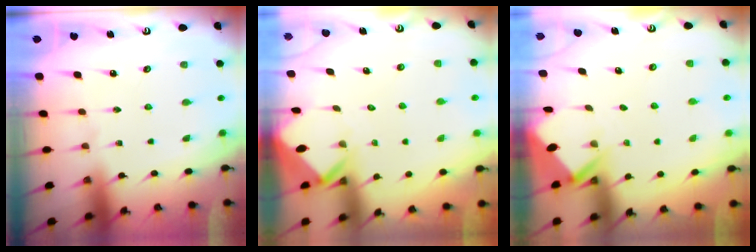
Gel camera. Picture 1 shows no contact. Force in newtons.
{"total": 2.7, "press": 2.7, "slide": 0.1}
{"total": 2.8, "press": 2.8, "slide": 0.1}